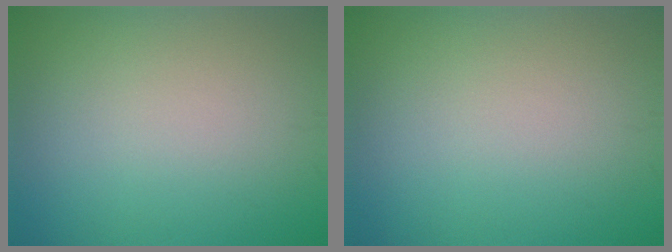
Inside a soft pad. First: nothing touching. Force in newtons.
{"total": 0.0}